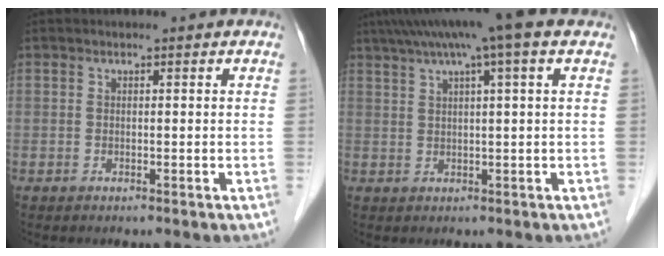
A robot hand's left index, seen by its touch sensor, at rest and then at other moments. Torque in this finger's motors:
{"motor_torque": [1.06, -1.08, 0.51, 0.09]}